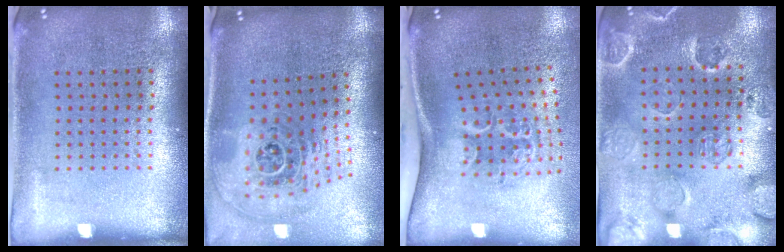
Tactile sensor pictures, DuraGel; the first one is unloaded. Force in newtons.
{"total": 2.3, "press": 1.6, "slide": 1.6}
{"total": 2.2, "press": 1.3, "slide": 1.8}
{"total": 2.4, "press": 2.1, "slide": 1.1}